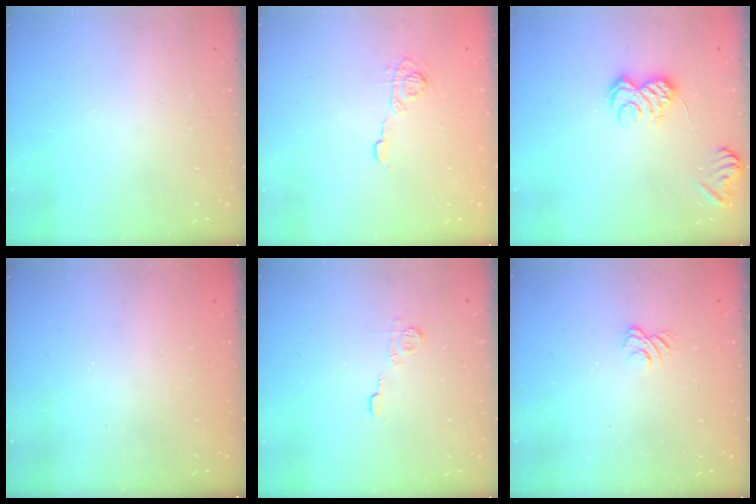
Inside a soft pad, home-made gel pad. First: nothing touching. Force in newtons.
{"total": 5.5, "press": 5.5, "slide": 0.5}
{"total": 8.1, "press": 7.9, "slide": 1.4}
{"total": 1.8, "press": 1.6, "slide": 0.7}
{"total": 5.7, "press": 5.7, "slide": 0.3}
{"total": 4.5, "press": 4.2, "slide": 1.4}